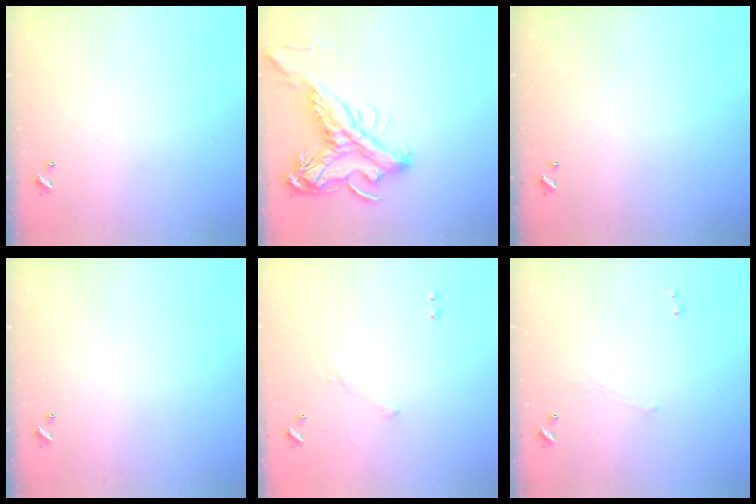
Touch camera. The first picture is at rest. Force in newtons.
{"total": 6.0, "press": 5.8, "slide": 1.7}
{"total": 0.0}
{"total": 0.0}
{"total": 5.9, "press": 5.9, "slide": 0.8}
{"total": 1.1, "press": 1.0, "slide": 0.6}